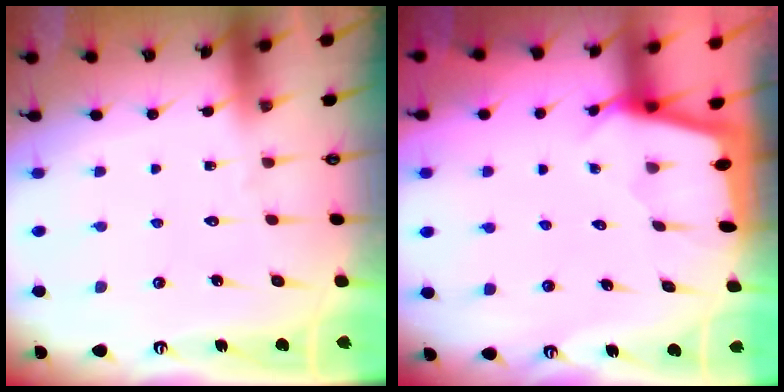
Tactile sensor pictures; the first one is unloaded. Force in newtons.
{"total": 2.1, "press": 2.1, "slide": 0.3}